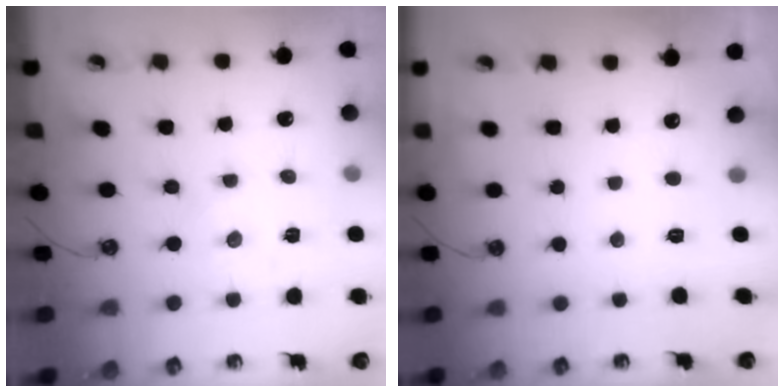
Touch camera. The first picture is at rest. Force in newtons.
{"total": 0.0}